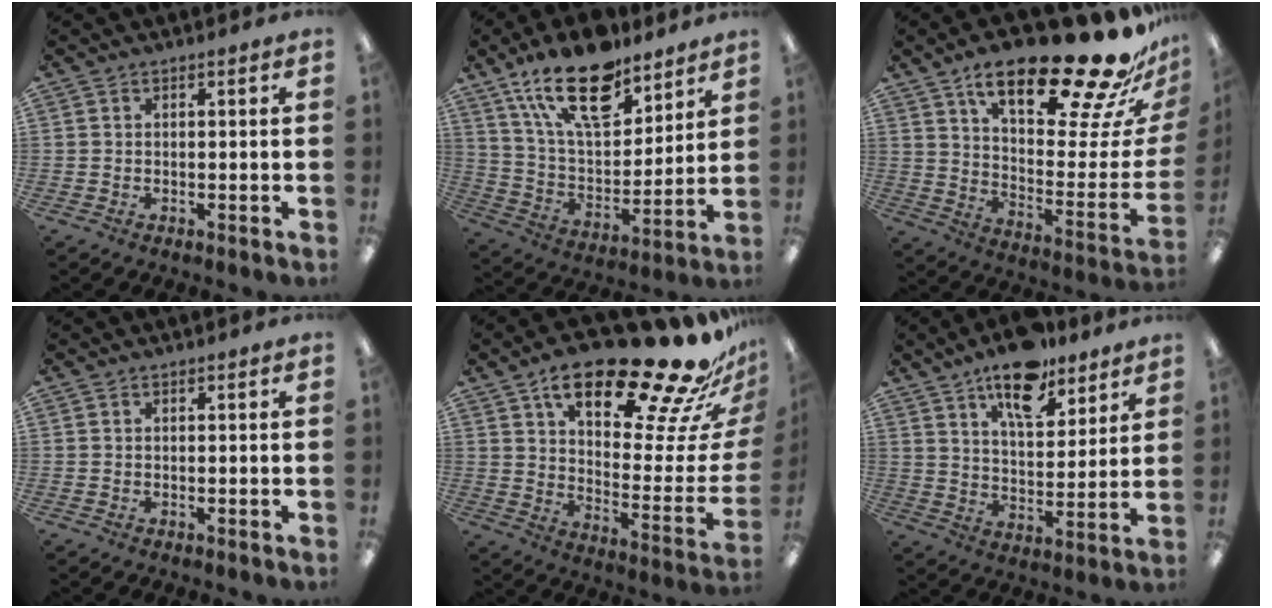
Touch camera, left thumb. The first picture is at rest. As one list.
[{"total": 21.1, "force": [14.0, 9.6, 12.4], "torque": [-0.214, -0.068, 0.247]}, {"total": 29.0, "force": [20.3, 8.4, 18.9], "torque": [-0.269, -0.138, 0.323]}, {"total": 0.0}, {"total": 29.4, "force": [20.6, 8.8, 19.0], "torque": [-0.266, -0.146, 0.332]}, {"total": 14.6, "force": [10.7, 6.0, 7.9], "torque": [-0.117, -0.056, 0.184]}]